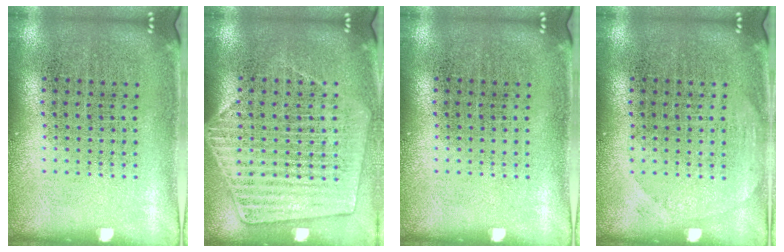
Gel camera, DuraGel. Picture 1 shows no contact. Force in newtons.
{"total": 1.3, "press": 1.2, "slide": 0.5}
{"total": 0.0}
{"total": 0.9, "press": 0.9, "slide": 0.1}